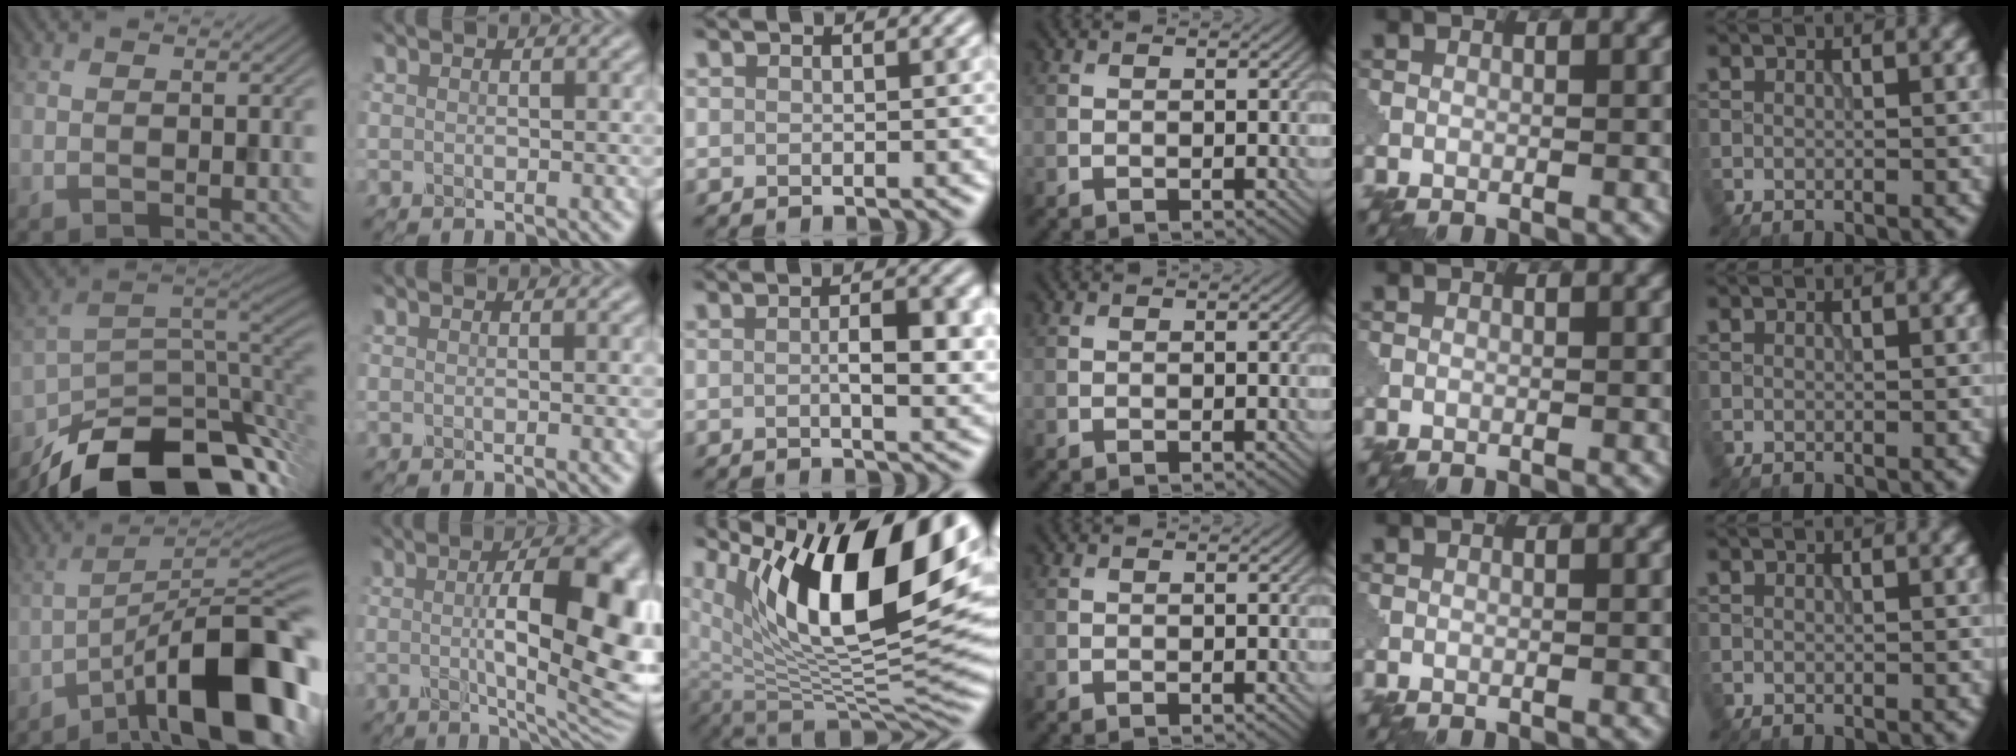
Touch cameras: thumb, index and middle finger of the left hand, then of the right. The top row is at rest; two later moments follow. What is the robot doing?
{"motion": "shake", "object": "medicine bottle"}